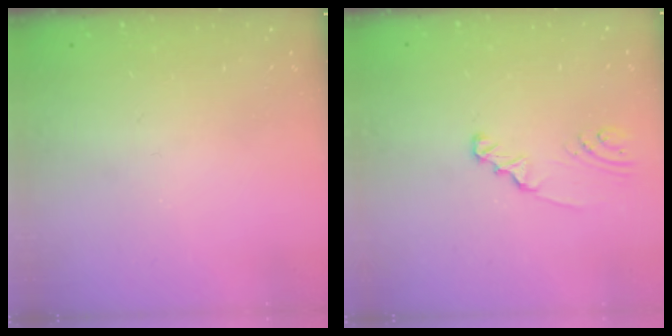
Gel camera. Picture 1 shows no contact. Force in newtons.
{"total": 2.3, "press": 2.3, "slide": 0.3}